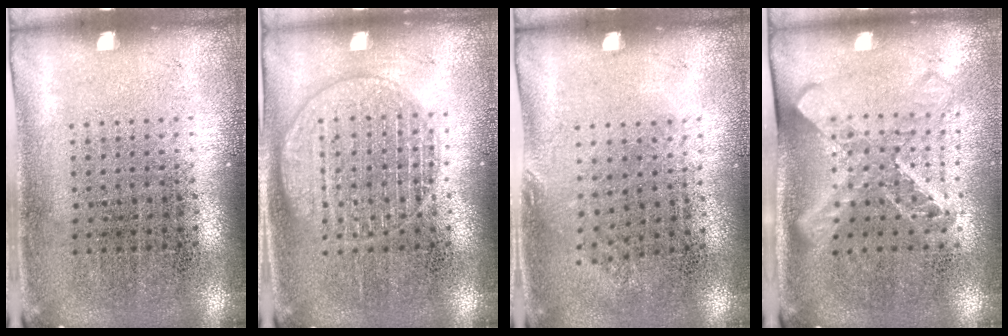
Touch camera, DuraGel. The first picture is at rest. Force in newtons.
{"total": 2.7, "press": 2.7, "slide": 0.5}
{"total": 0.8, "press": 0.6, "slide": 0.5}
{"total": 1.7, "press": 1.3, "slide": 1.0}